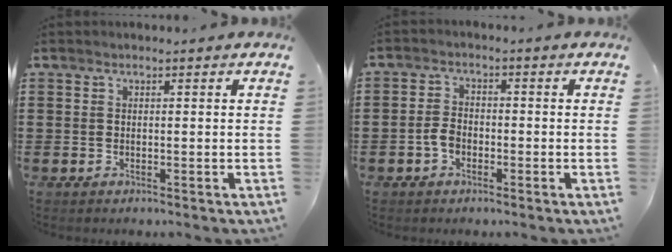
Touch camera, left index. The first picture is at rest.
{"total": 3.0, "force": [-1.2, 1.9, 1.9], "torque": [-0.052, -0.001, -0.028]}